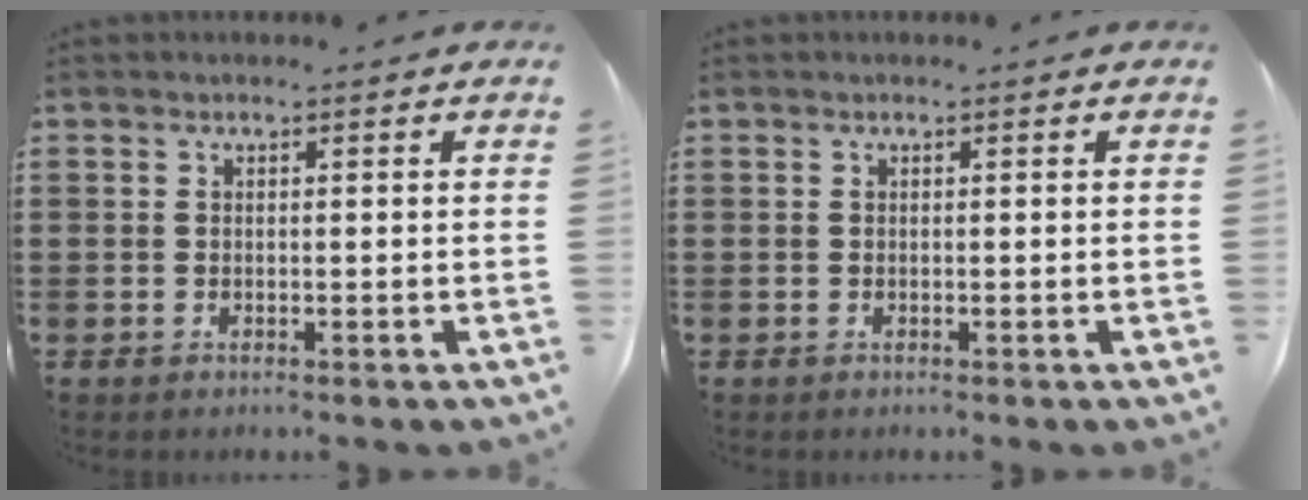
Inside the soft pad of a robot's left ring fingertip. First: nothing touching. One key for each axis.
{"total": 0.0}